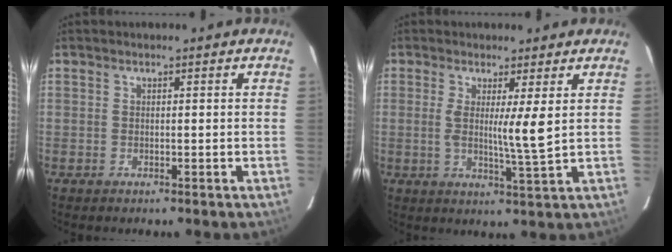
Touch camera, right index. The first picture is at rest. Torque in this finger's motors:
{"motor_torque": [0.03, 0.06, 0.08, 0.09]}